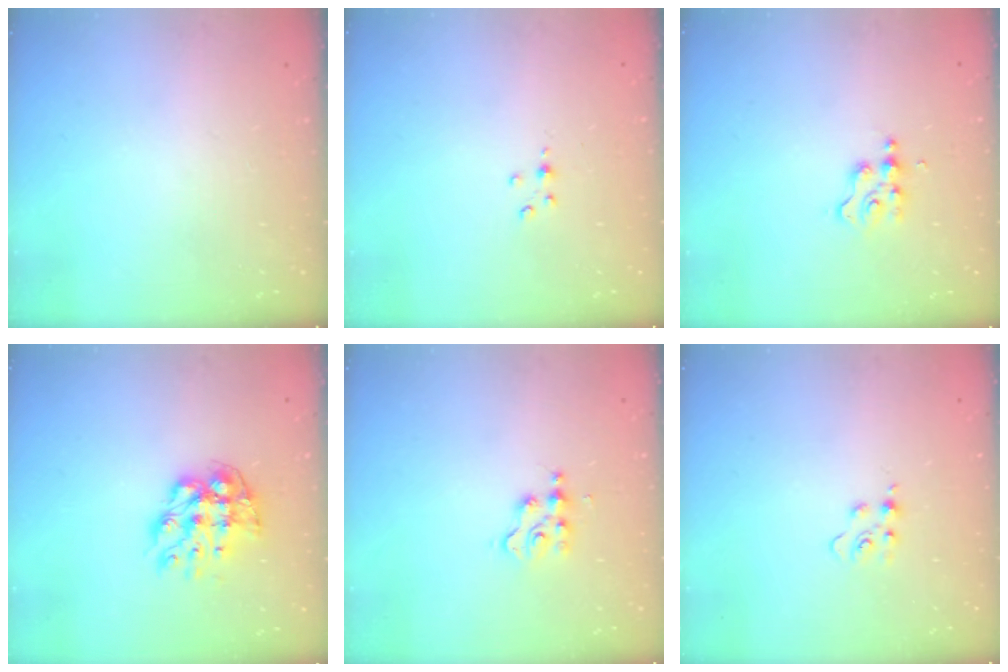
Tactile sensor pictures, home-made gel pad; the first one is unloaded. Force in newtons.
{"total": 3.2, "press": 3.1, "slide": 0.5}
{"total": 2.8, "press": 2.8, "slide": 0.2}
{"total": 10.8, "press": 10.8, "slide": 1.0}
{"total": 2.7, "press": 2.6, "slide": 0.3}
{"total": 5.0, "press": 5.0, "slide": 0.5}